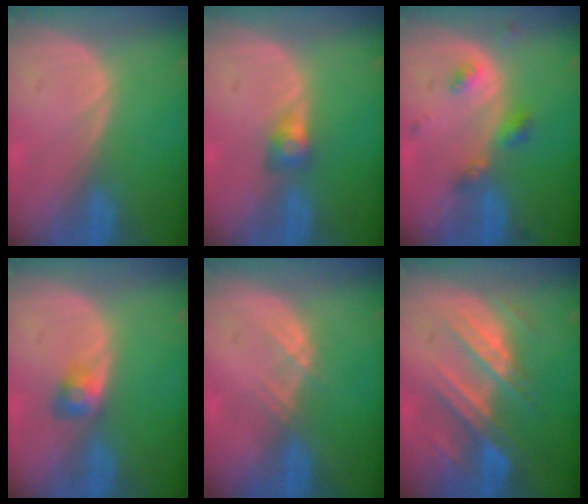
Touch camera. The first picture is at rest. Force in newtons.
{"total": 2.8, "press": 2.4, "slide": 1.5}
{"total": 4.2, "press": 4.1, "slide": 1.1}
{"total": 2.9, "press": 2.5, "slide": 1.4}
{"total": 1.9, "press": 1.8, "slide": 0.8}
{"total": 8.9, "press": 7.8, "slide": 4.4}